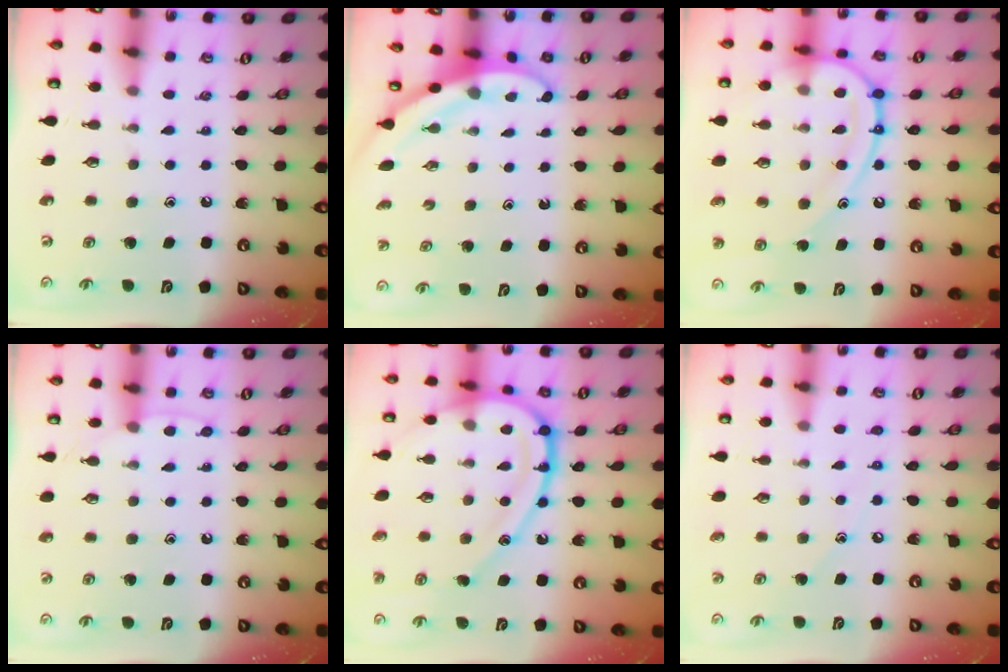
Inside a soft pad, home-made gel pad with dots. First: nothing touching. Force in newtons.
{"total": 3.2, "press": 3.2, "slide": 0.2}
{"total": 16.4, "press": 16.3, "slide": 1.4}
{"total": 5.6, "press": 5.5, "slide": 0.6}
{"total": 18.7, "press": 18.7, "slide": 1.2}
{"total": 4.9, "press": 4.9, "slide": 0.2}